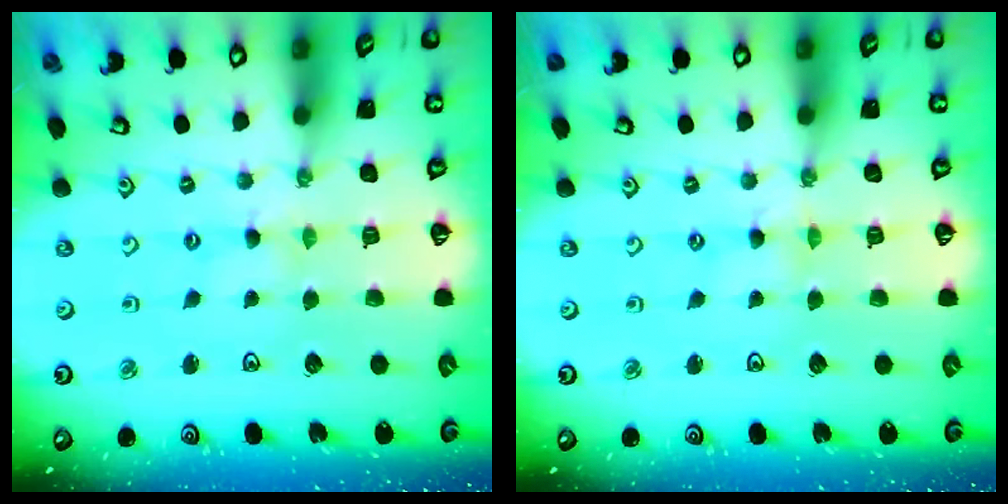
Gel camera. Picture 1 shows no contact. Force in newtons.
{"total": 0.0}